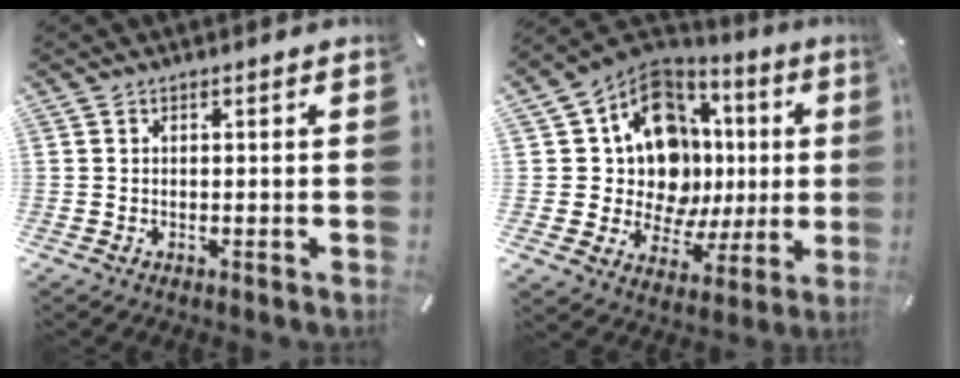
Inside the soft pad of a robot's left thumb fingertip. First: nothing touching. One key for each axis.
{"total": 16.2, "fx": 3.4, "fy": 13.1, "fz": 8.9, "tx": -0.169, "ty": -0.044, "tz": 0.071}